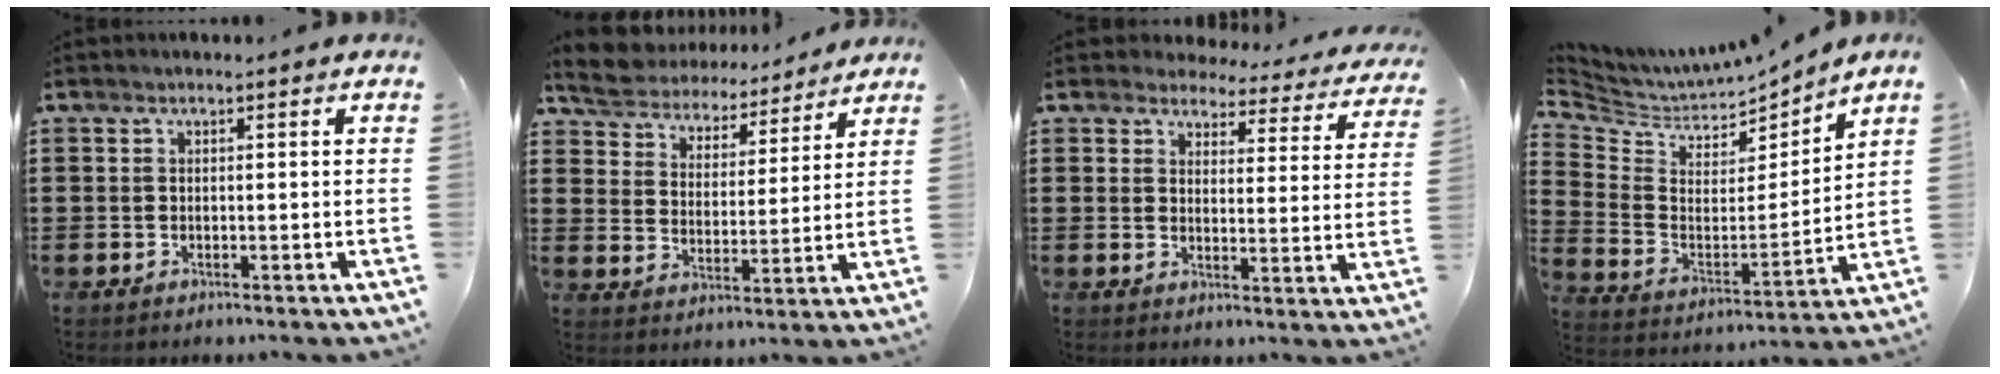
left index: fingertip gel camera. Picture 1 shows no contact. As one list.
[{"total": 6.1, "force": [6.1, 0.4, 0.0], "torque": [-0.035, -0.045, 0.104]}, {"total": 4.1, "force": [3.9, 0.9, 0.7], "torque": [-0.028, -0.027, 0.065]}, {"total": 4.9, "force": [4.4, 2.1, 0.6], "torque": [-0.045, -0.040, 0.072]}]